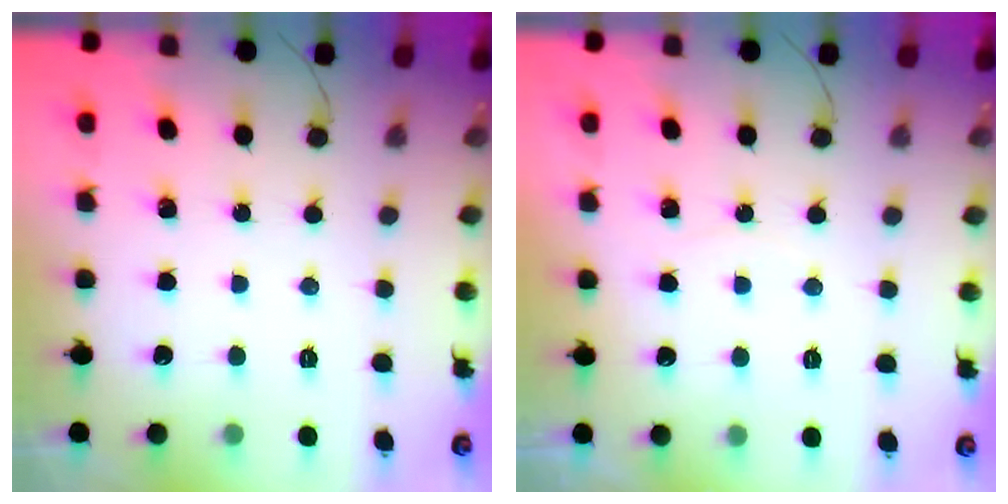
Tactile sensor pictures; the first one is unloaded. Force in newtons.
{"total": 2.2, "press": 2.1, "slide": 0.4}